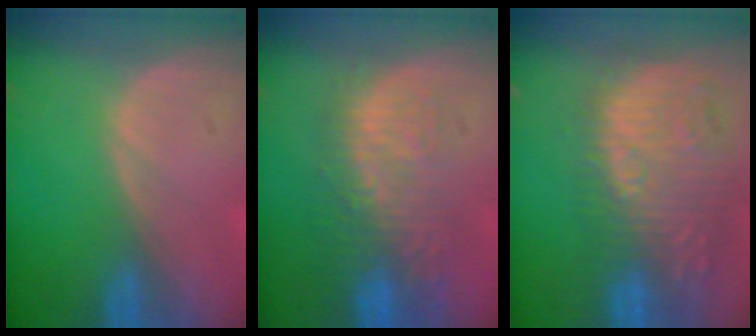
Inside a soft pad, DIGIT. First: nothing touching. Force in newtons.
{"total": 11.0, "press": 9.5, "slide": 5.4}
{"total": 12.4, "press": 11.5, "slide": 4.7}